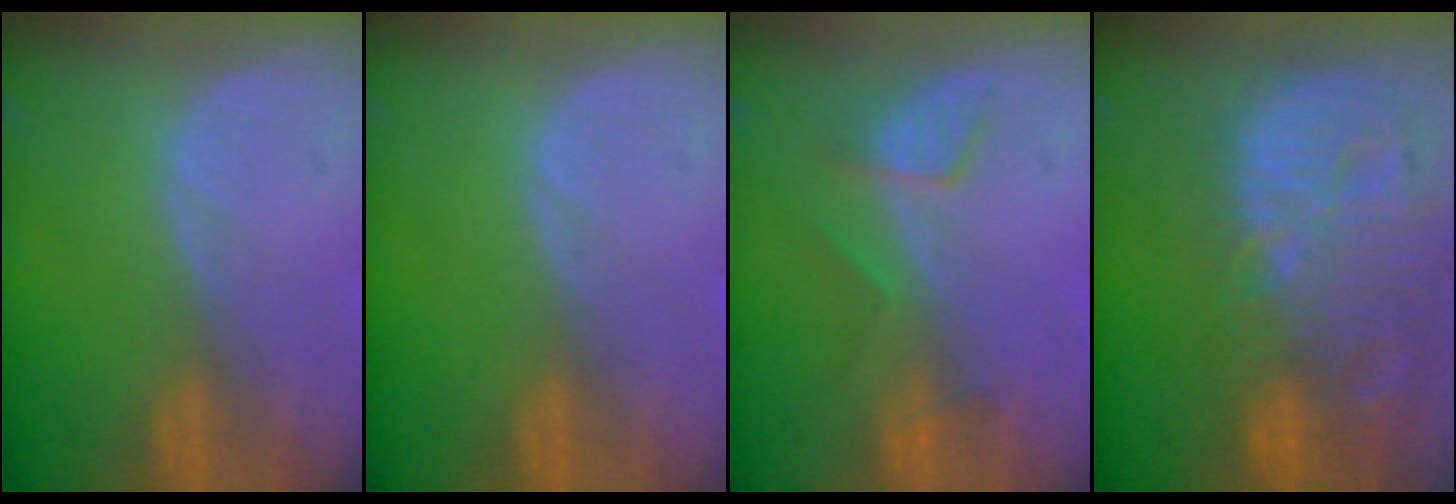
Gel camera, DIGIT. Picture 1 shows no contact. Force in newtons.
{"total": 0.0}
{"total": 3.9, "press": 3.7, "slide": 1.4}
{"total": 14.4, "press": 12.5, "slide": 7.2}